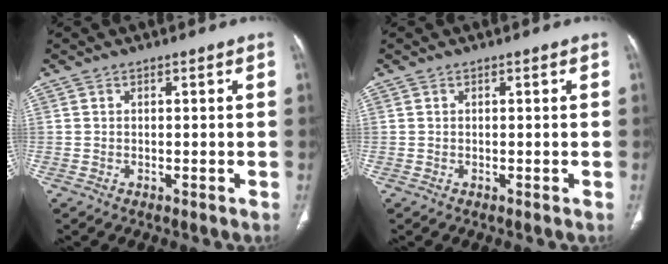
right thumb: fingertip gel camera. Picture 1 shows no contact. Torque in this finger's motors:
{"motor_torque": [0.01, 0.01, -0.14, 0.14, 0.03]}